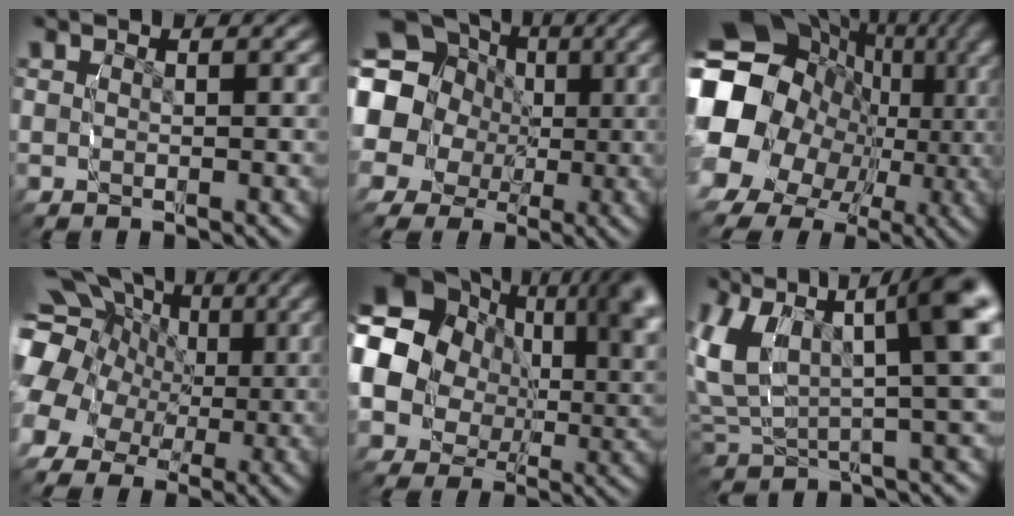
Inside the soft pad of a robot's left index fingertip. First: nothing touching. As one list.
[{"total": 13.3, "force": [1.5, 12.2, 5.0], "torque": [-0.123, -0.016, 0.013]}, {"total": 20.8, "force": [1.6, 17.5, 11.1], "torque": [-0.214, -0.017, 0.010]}, {"total": 12.4, "force": [2.4, 10.8, 5.6], "torque": [-0.120, -0.006, 0.033]}, {"total": 15.7, "force": [2.5, 13.5, 7.7], "torque": [-0.165, -0.019, 0.030]}, {"total": 13.0, "force": [3.7, 8.5, 9.0], "torque": [-0.149, 0.013, 0.049]}]